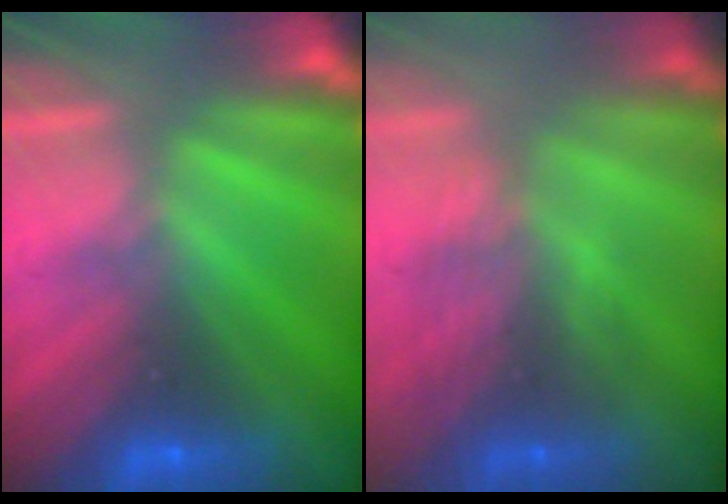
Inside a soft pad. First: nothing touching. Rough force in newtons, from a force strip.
{"total": 3.1}